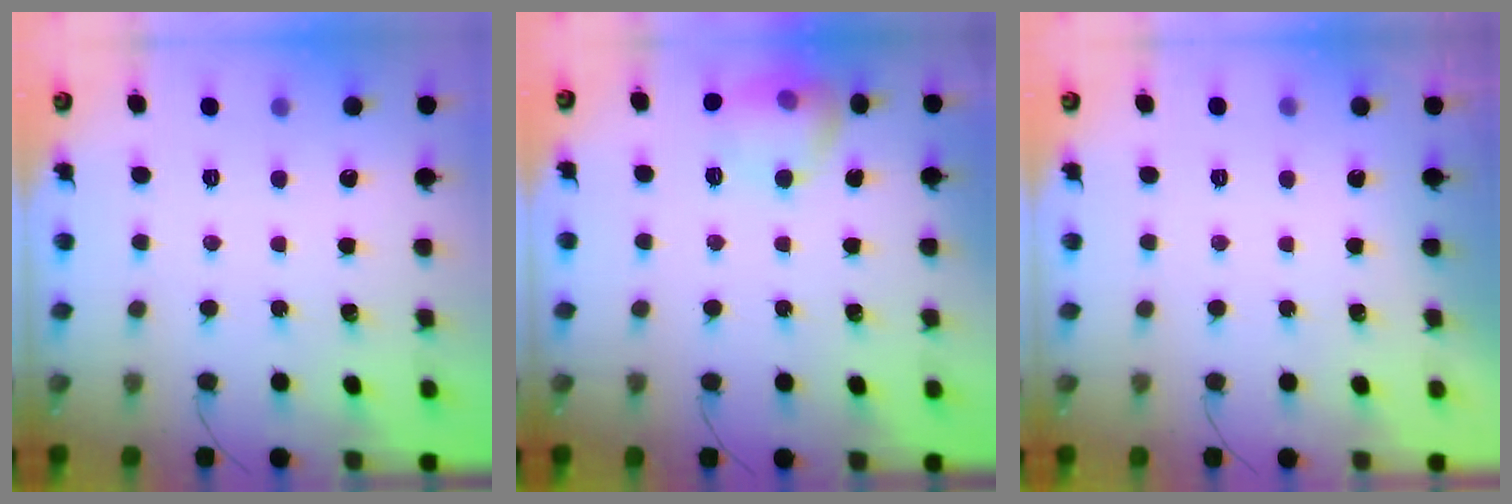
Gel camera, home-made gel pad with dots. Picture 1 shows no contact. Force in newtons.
{"total": 10.9, "press": 10.8, "slide": 0.8}
{"total": 0.0}